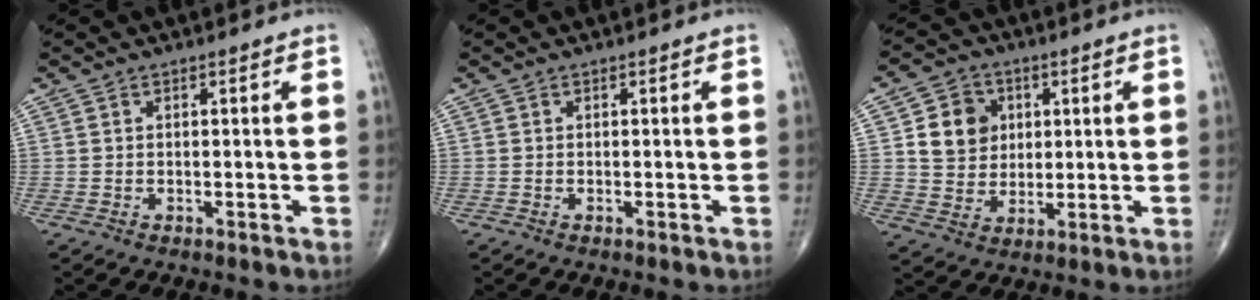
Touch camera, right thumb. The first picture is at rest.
{"total": 0.0}
{"total": 9.1, "force": [2.2, 7.8, 4.1], "torque": [-0.033, -0.008, 0.041]}